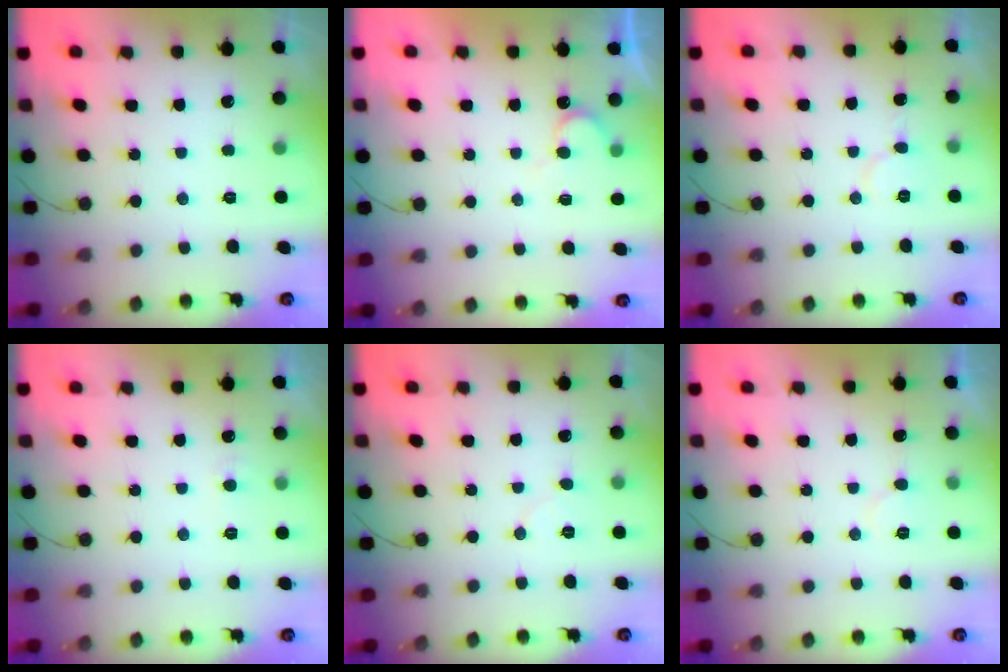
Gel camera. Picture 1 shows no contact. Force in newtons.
{"total": 4.9, "press": 4.9, "slide": 0.3}
{"total": 4.8, "press": 4.7, "slide": 0.4}
{"total": 3.7, "press": 3.7, "slide": 0.5}
{"total": 3.8, "press": 3.8, "slide": 0.4}
{"total": 5.6, "press": 5.6, "slide": 0.4}